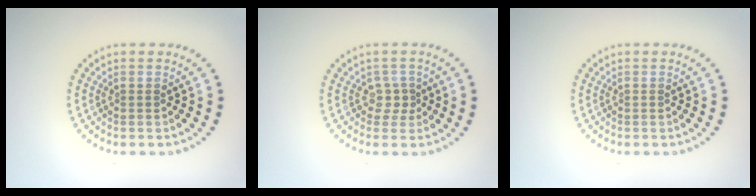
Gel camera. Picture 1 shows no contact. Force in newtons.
{"total": 1.5, "press": 1.1, "slide": 1.1}
{"total": 0.0}